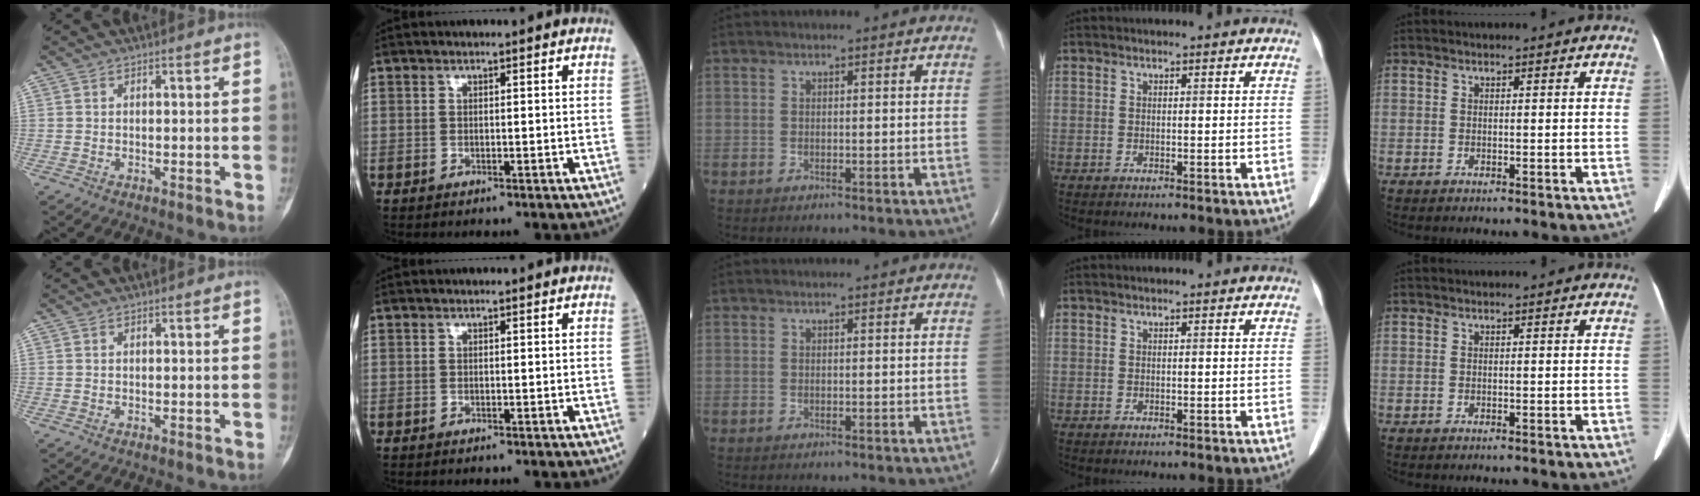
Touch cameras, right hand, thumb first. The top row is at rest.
{}